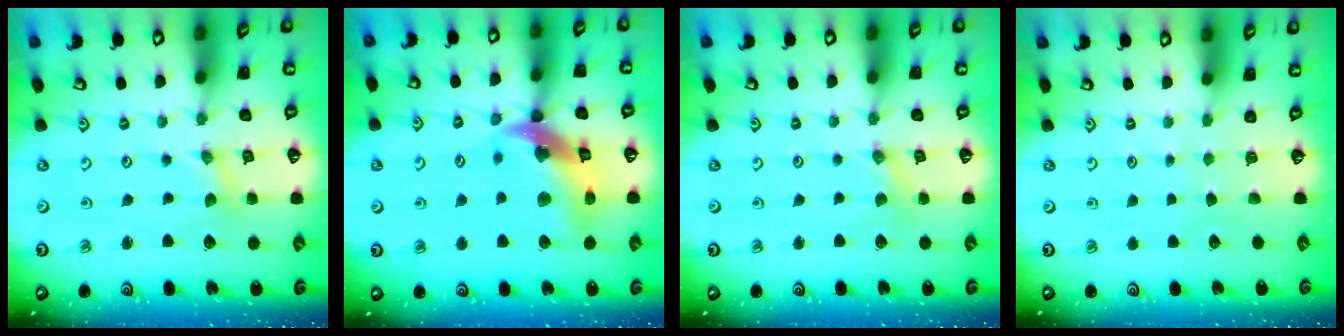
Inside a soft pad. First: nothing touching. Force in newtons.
{"total": 15.8, "press": 15.6, "slide": 2.1}
{"total": 2.8, "press": 2.8, "slide": 0.3}
{"total": 0.6, "press": 0.6, "slide": 0.1}